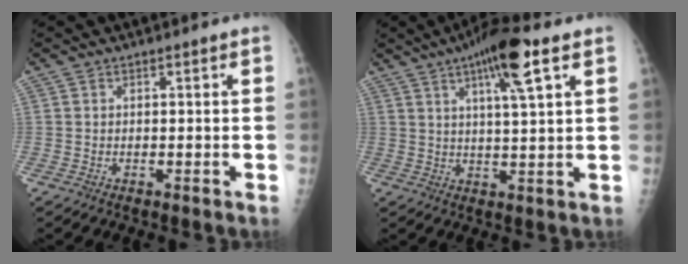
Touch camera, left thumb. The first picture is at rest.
{"total": 11.2, "force": [5.5, 1.8, 9.6], "torque": [-0.153, -0.011, 0.089]}